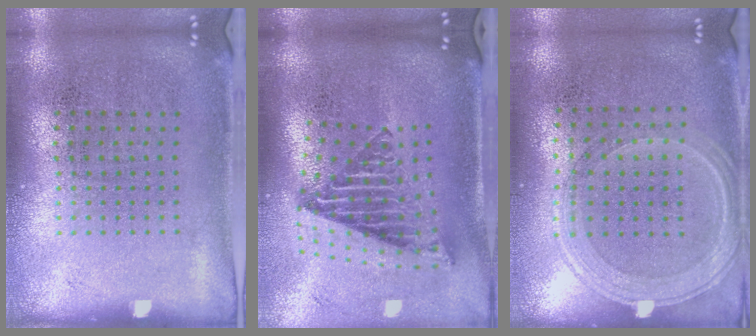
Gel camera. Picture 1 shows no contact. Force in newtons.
{"total": 2.8, "press": 1.7, "slide": 2.2}
{"total": 1.2, "press": 1.1, "slide": 0.3}